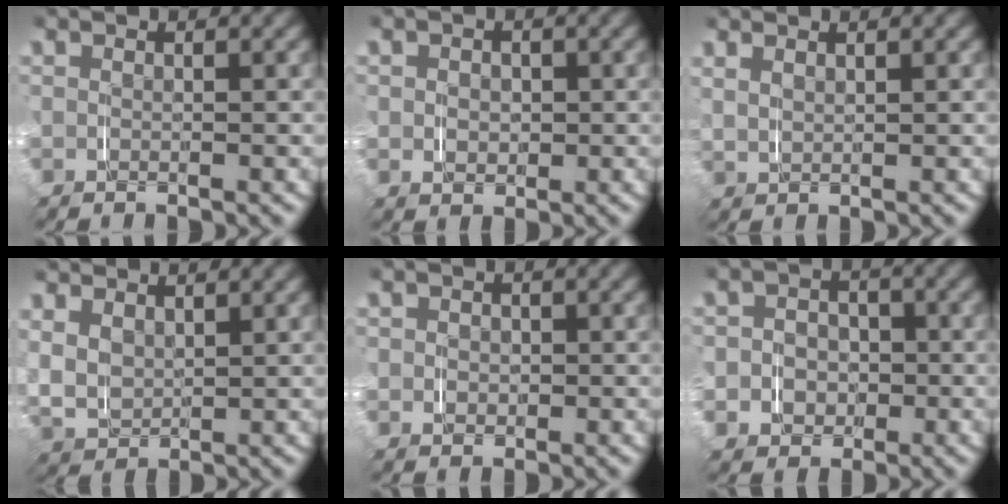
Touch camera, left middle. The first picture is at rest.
{"total": 1.2, "force": [0.2, 1.2, -0.1], "torque": [0.008, -0.007, 0.007]}
{"total": 2.0, "force": [1.8, -0.9, -0.1], "torque": [0.015, 0.006, 0.032]}
{"total": 3.8, "force": [2.7, 2.7, 0.5], "torque": [-0.025, -0.003, 0.042]}
{"total": 1.0, "force": [0.2, 0.8, -0.4], "torque": [0.011, -0.006, 0.006]}
{"total": 2.4, "force": [-0.7, 2.3, 0.1], "torque": [0.021, -0.009, -0.011]}